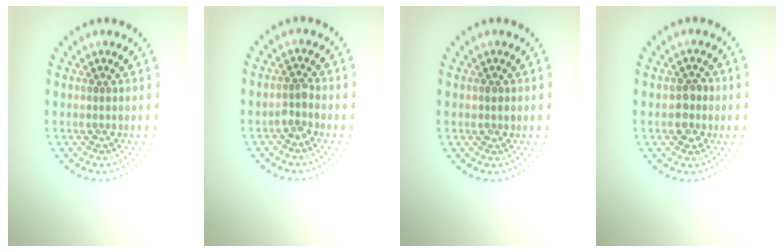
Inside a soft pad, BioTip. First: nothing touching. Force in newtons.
{"total": 1.2, "press": 1.1, "slide": 0.6}
{"total": 0.8, "press": 0.8, "slide": 0.3}
{"total": 2.1, "press": 2.1, "slide": 0.4}